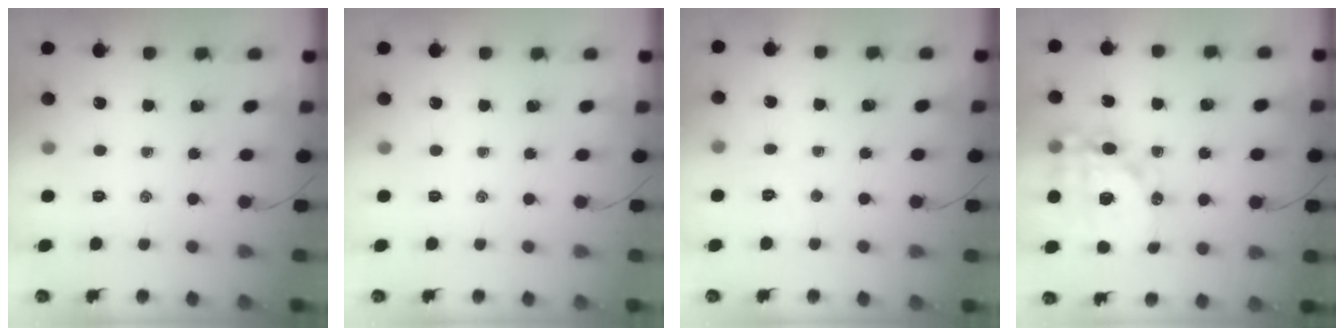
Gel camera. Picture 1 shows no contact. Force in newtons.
{"total": 0.0}
{"total": 2.7, "press": 2.6, "slide": 0.7}
{"total": 16.8, "press": 16.4, "slide": 3.7}